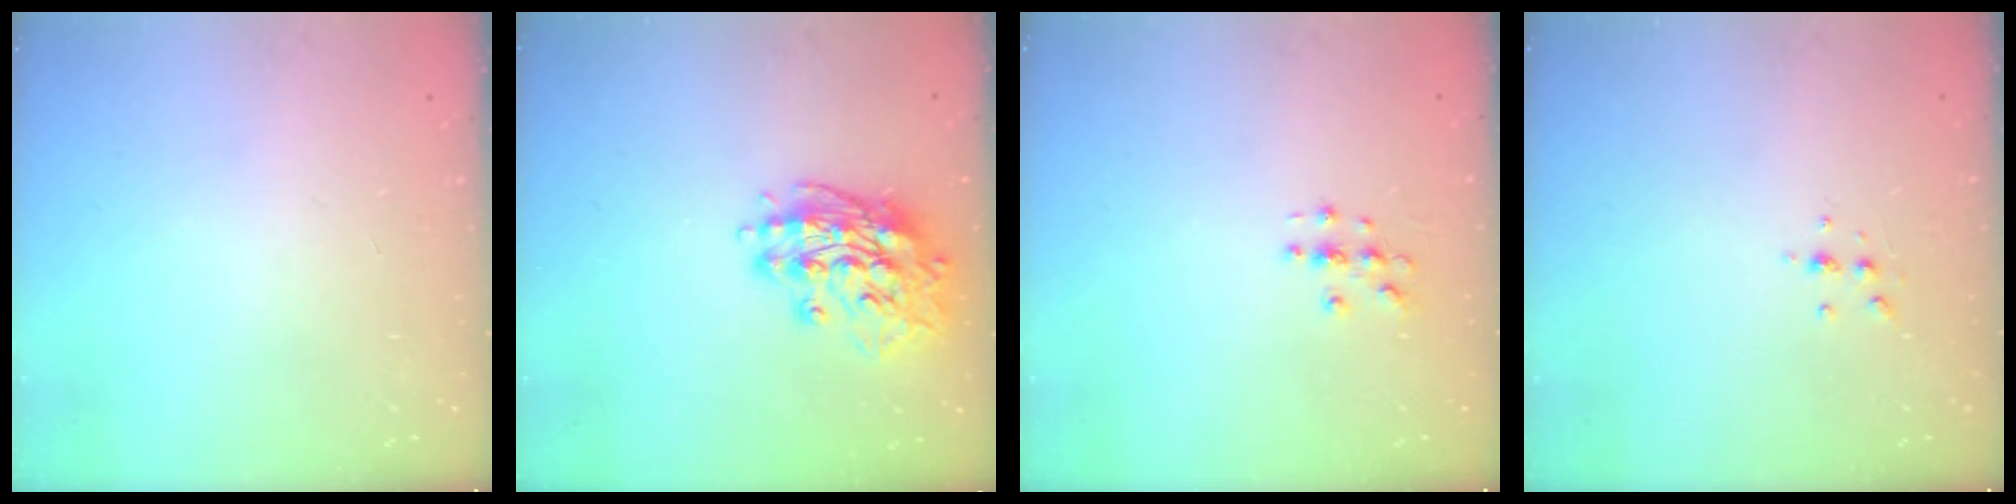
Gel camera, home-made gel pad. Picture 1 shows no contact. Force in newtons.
{"total": 15.4, "press": 15.2, "slide": 2.6}
{"total": 2.8, "press": 2.8, "slide": 0.3}
{"total": 6.1, "press": 6.1, "slide": 0.7}